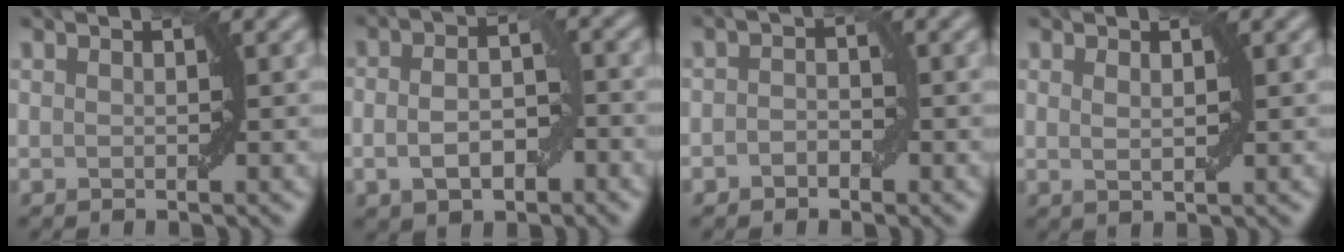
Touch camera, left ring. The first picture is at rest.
{"total": 4.9, "force": [-1.4, 2.6, 3.9], "torque": [-0.070, 0.003, -0.026]}
{"total": 1.5, "force": [-0.7, 1.0, 0.8], "torque": [-0.014, 0.003, -0.017]}
{"total": 1.0, "force": [0.5, 0.2, 0.8], "torque": [-0.014, -0.001, 0.009]}